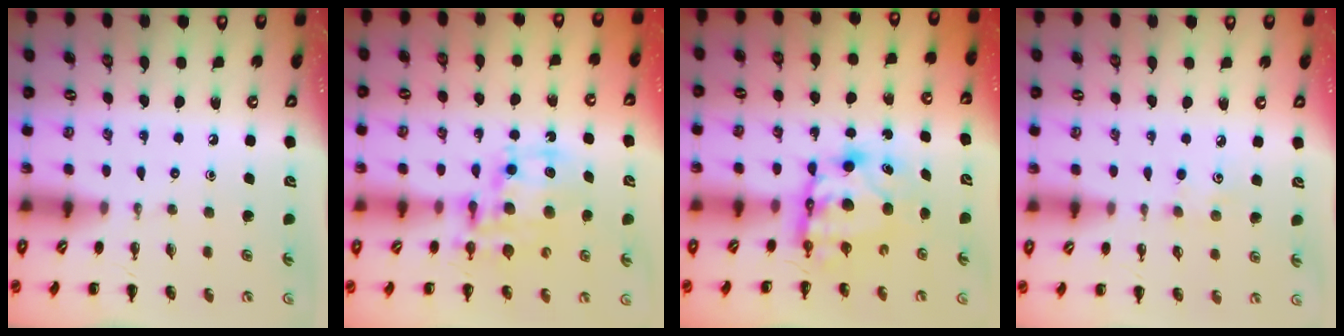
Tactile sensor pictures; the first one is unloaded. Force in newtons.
{"total": 12.0, "press": 11.7, "slide": 2.7}
{"total": 7.3, "press": 7.1, "slide": 1.5}
{"total": 3.9, "press": 3.8, "slide": 0.8}